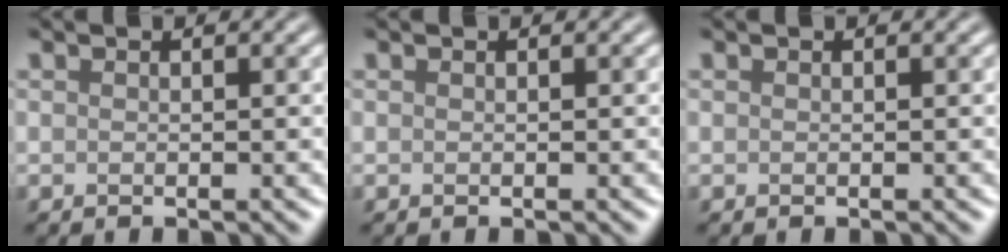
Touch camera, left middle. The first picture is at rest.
{"total": 0.0}
{"total": 0.0}